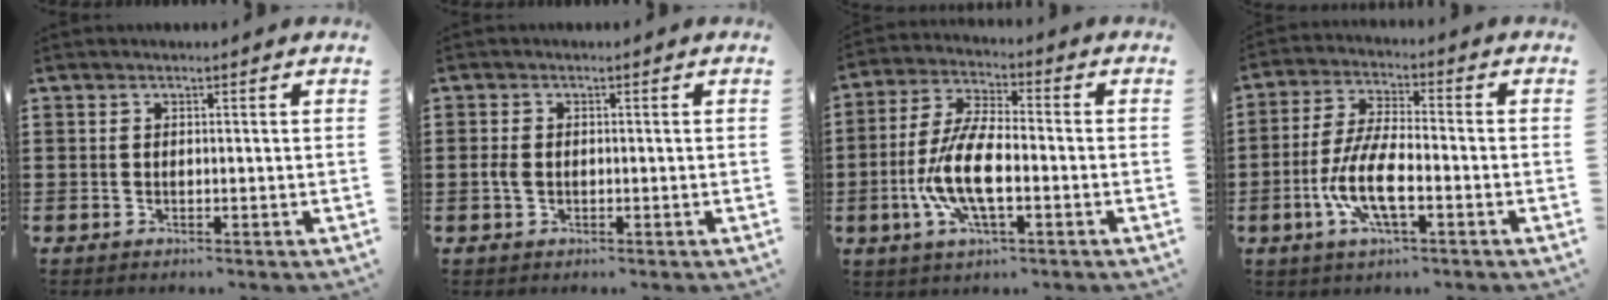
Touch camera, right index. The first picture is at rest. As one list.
[{"total": 1.7, "force": [-0.3, 1.2, 1.2], "torque": [-0.034, -0.001, -0.008]}, {"total": 9.7, "force": [-2.5, 3.5, 8.8], "torque": [-0.199, -0.014, -0.052]}, {"total": 8.7, "force": [-2.9, 2.6, 7.8], "torque": [-0.181, -0.017, -0.061]}]